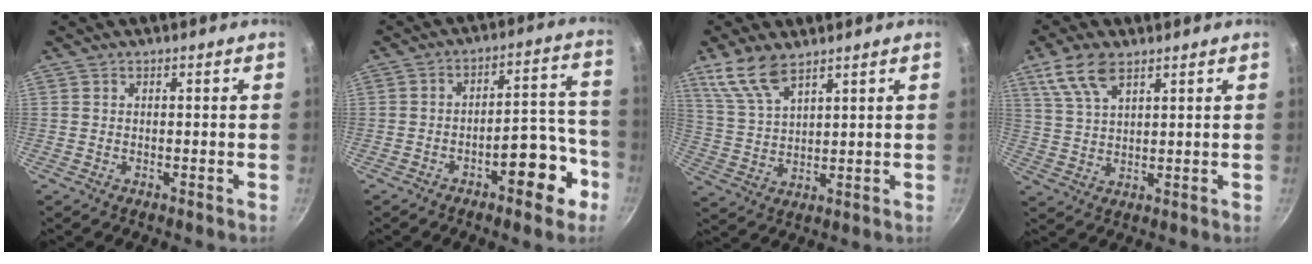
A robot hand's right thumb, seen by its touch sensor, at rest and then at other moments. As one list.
[{"total": 11.1, "force": [-5.7, 4.7, 8.3], "torque": [-0.076, 0.069, -0.072]}, {"total": 8.6, "force": [6.1, 3.1, 5.2], "torque": [-0.102, -0.021, 0.136]}, {"total": 8.1, "force": [4.9, 3.5, 5.4], "torque": [-0.108, -0.010, 0.105]}]